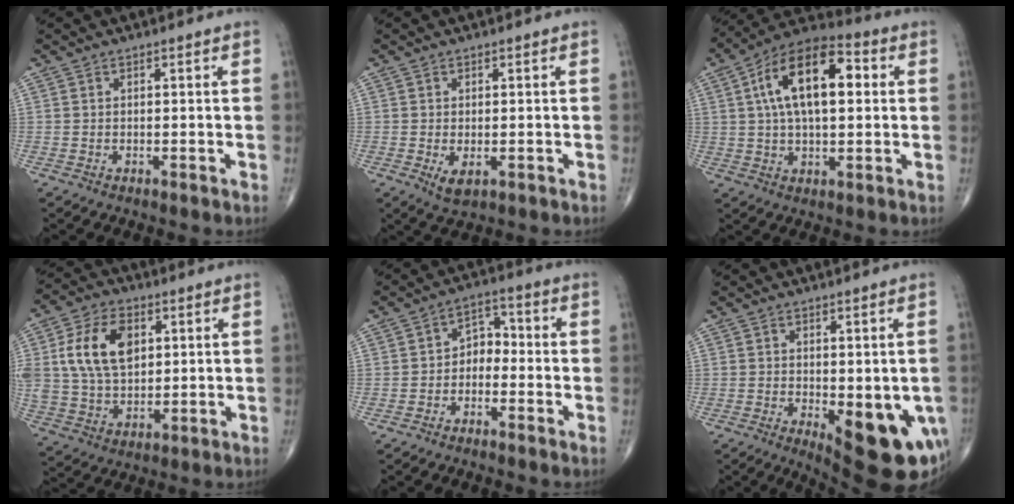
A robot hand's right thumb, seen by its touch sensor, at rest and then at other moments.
{"total": 3.1, "force": [-0.8, 1.6, 2.6], "torque": [-0.043, -0.008, -0.007]}
{"total": 17.1, "force": [3.6, 8.4, 14.4], "torque": [-0.232, 0.025, 0.050]}
{"total": 14.4, "force": [3.8, 9.3, 10.3], "torque": [-0.182, -0.002, 0.075]}
{"total": 4.8, "force": [-1.5, 3.5, 2.9], "torque": [-0.022, 0.033, -0.042]}
{"total": 14.7, "force": [-4.8, 5.8, 12.7], "torque": [-0.115, -0.009, -0.043]}